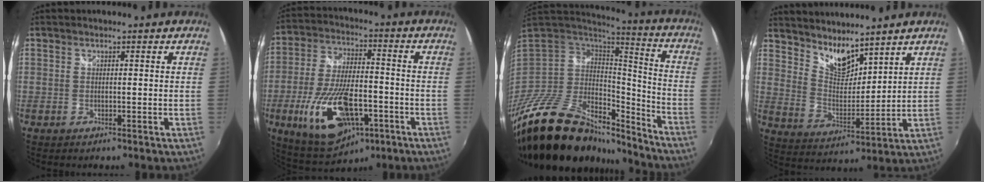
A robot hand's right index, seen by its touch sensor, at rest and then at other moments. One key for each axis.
{"total": 19.2, "fx": -7.4, "fy": 9.0, "fz": 15.2, "tx": -0.312, "ty": -0.025, "tz": -0.115}
{"total": 28.2, "fx": -20.7, "fy": 12.3, "fz": 14.6, "tx": -0.270, "ty": -0.004, "tz": -0.324}
{"total": 8.9, "fx": 7.6, "fy": 2.5, "fz": 3.9, "tx": -0.060, "ty": -0.007, "tz": 0.145}